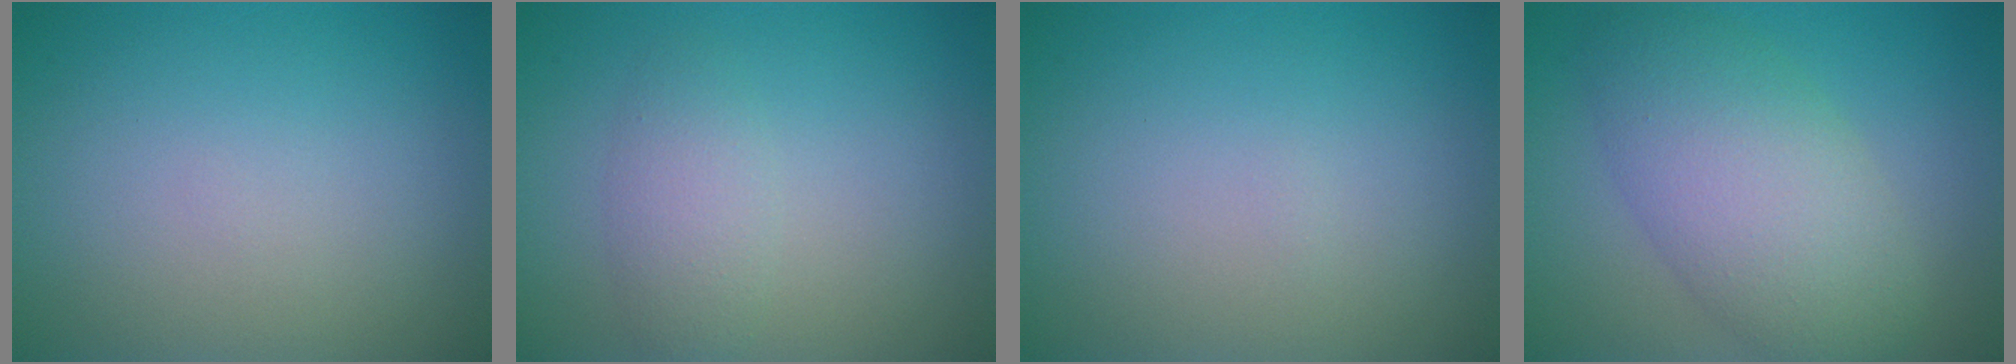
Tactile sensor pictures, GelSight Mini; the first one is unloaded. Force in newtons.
{"total": 2.2, "press": 2.2, "slide": 0.1}
{"total": 0.0}
{"total": 7.2, "press": 7.2, "slide": 0.2}